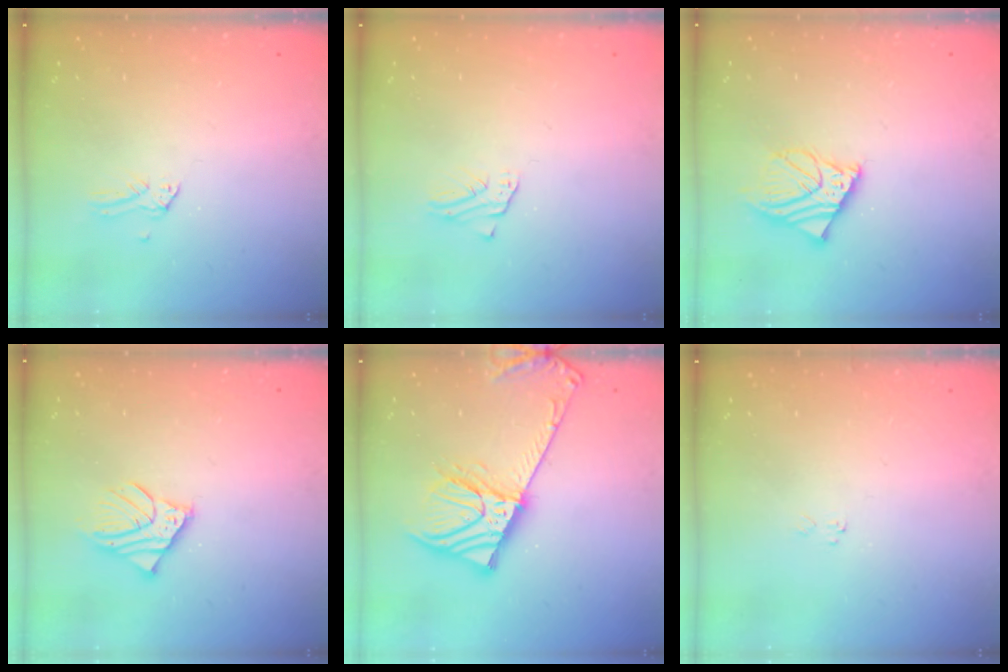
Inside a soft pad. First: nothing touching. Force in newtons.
{"total": 1.9, "press": 1.9, "slide": 0.1}
{"total": 9.4, "press": 9.3, "slide": 1.4}
{"total": 7.0, "press": 6.9, "slide": 0.8}
{"total": 15.5, "press": 15.2, "slide": 3.0}
{"total": 3.7, "press": 3.7, "slide": 0.0}